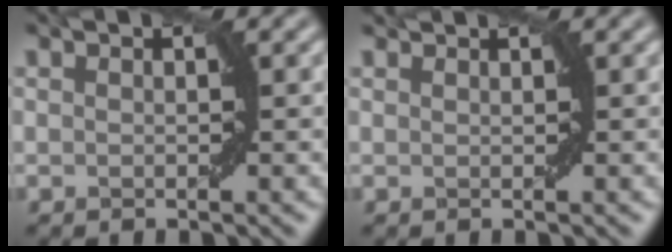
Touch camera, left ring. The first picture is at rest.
{"total": 1.1, "force": [1.1, 0.0, 0.2], "torque": [-0.007, -0.003, 0.011]}